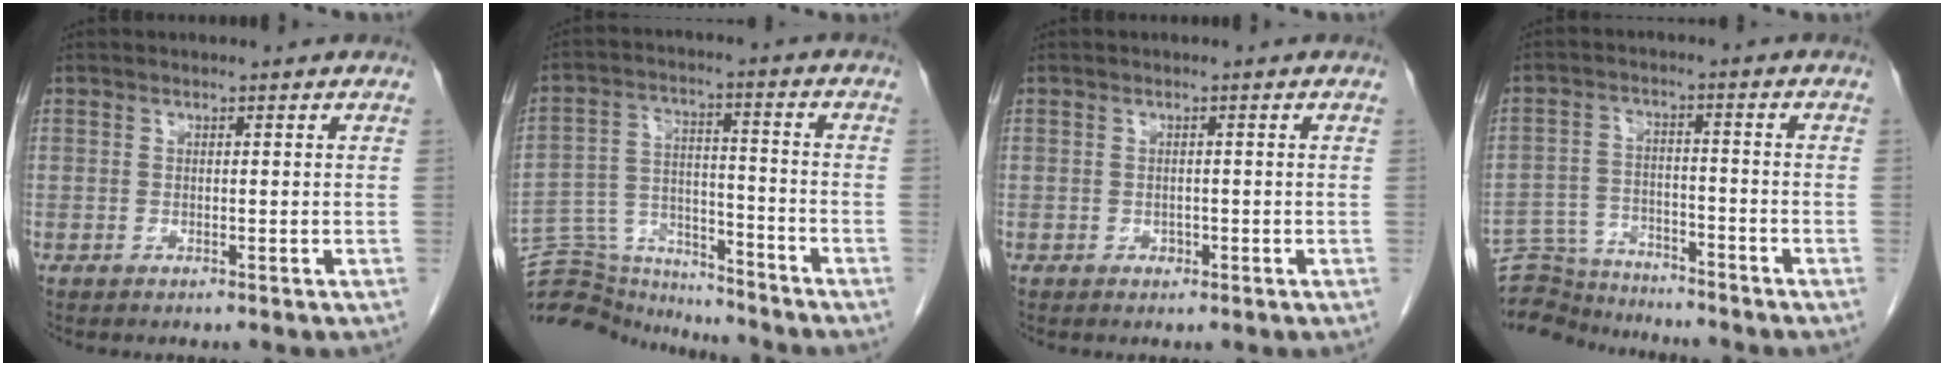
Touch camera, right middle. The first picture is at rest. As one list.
[{"total": 14.3, "force": [-14.1, 2.1, 1.5], "torque": [-0.032, 0.036, -0.232]}, {"total": 0.7, "force": [-0.3, 0.5, 0.3], "torque": [-0.005, 0.001, -0.004]}, {"total": 10.5, "force": [-10.3, 1.8, 0.7], "torque": [-0.011, 0.019, -0.173]}]